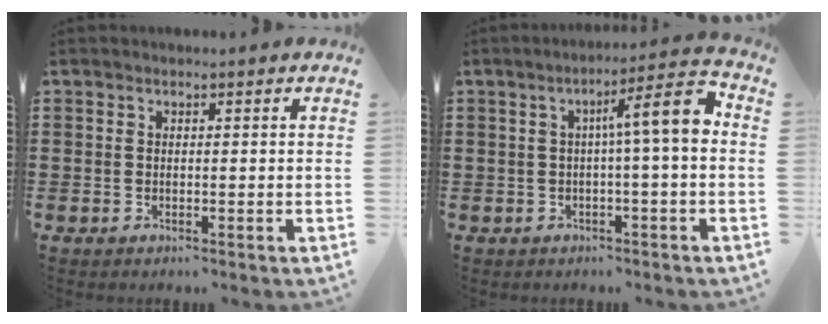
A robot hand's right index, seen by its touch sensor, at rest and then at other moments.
{"total": 7.6, "force": [0.5, 0.8, 7.5], "torque": [-0.128, -0.001, -0.001]}